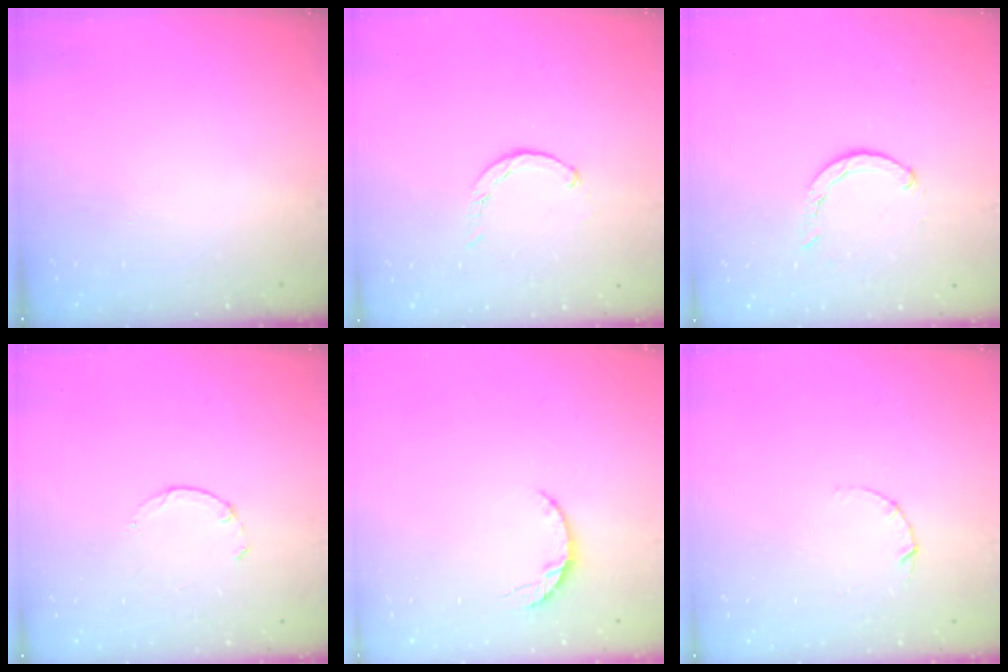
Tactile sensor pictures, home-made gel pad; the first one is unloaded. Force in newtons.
{"total": 1.1, "press": 1.1, "slide": 0.2}
{"total": 1.9, "press": 1.9, "slide": 0.3}
{"total": 1.3, "press": 1.2, "slide": 0.4}
{"total": 4.6, "press": 4.6, "slide": 0.6}
{"total": 2.1, "press": 2.1, "slide": 0.1}